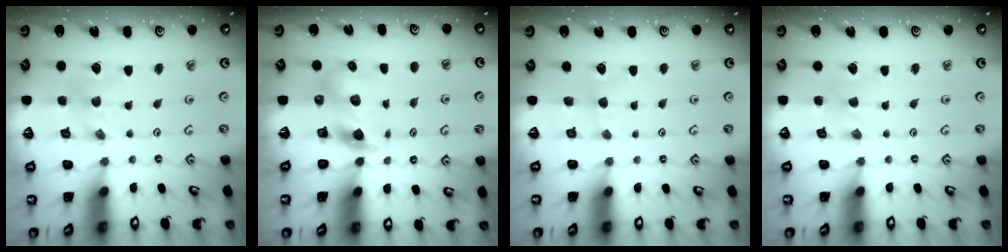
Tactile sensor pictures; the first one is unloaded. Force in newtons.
{"total": 7.1, "press": 7.0, "slide": 0.8}
{"total": 1.6, "press": 1.5, "slide": 0.2}
{"total": 0.0}